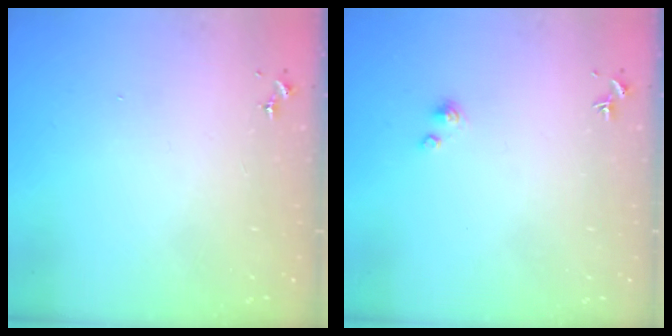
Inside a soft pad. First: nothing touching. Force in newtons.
{"total": 2.1, "press": 2.1, "slide": 0.2}